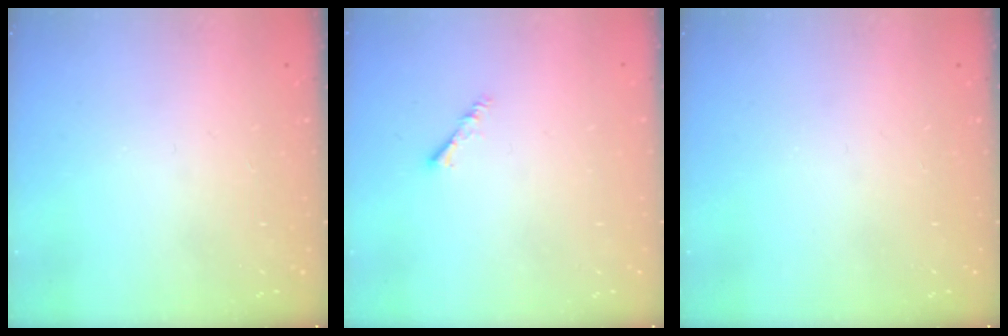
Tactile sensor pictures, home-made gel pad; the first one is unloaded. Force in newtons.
{"total": 1.5, "press": 1.5, "slide": 0.4}
{"total": 0.0}